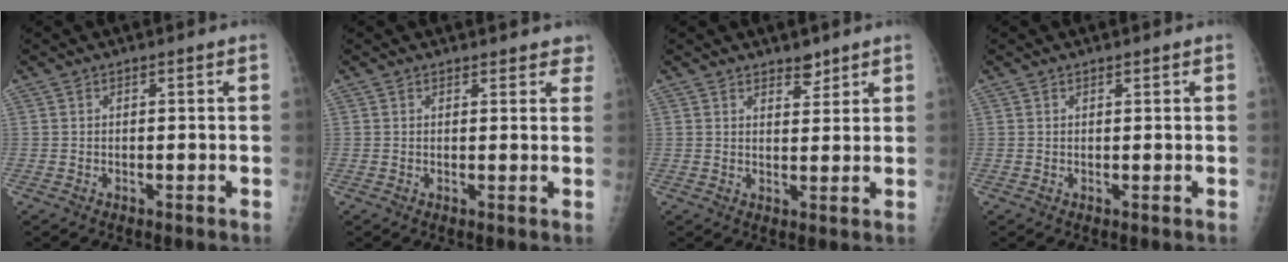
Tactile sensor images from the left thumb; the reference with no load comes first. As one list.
[{"total": 4.4, "force": [3.9, 1.7, 1.0], "torque": [0.023, -0.013, 0.032]}, {"total": 3.2, "force": [2.6, 1.4, 1.3], "torque": [-0.005, -0.020, 0.042]}, {"total": 0.6, "force": [0.5, 0.1, 0.2], "torque": [-0.004, -0.004, 0.009]}]